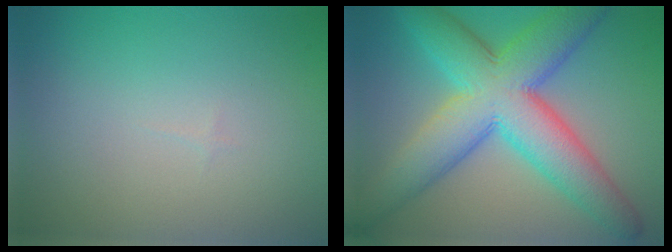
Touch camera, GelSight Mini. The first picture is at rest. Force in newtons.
{"total": 11.2, "press": 11.2, "slide": 0.2}